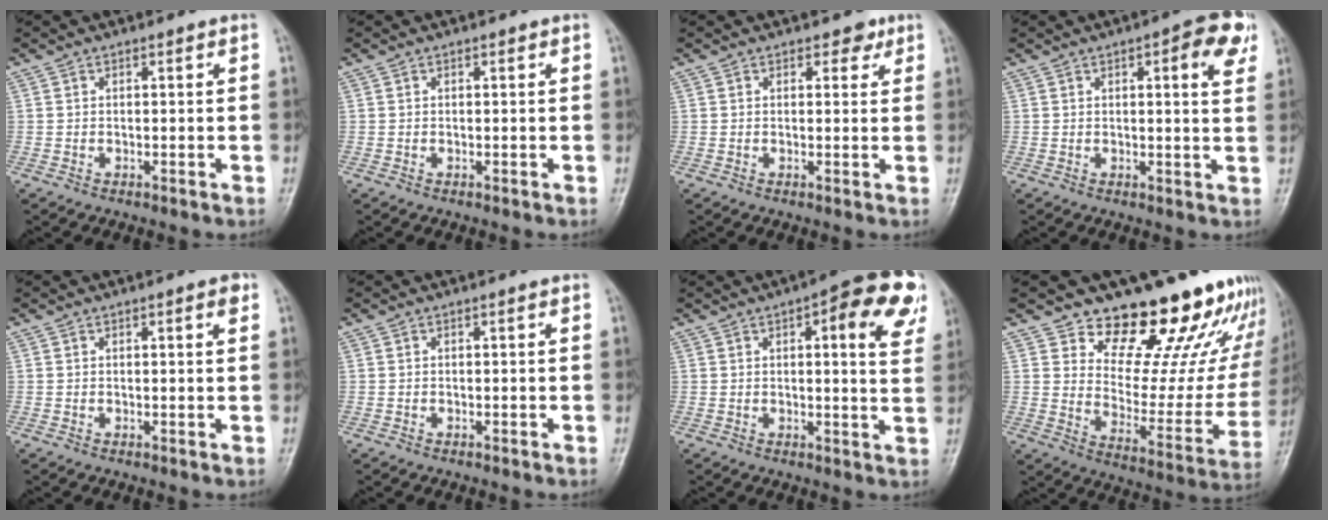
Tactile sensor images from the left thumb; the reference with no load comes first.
{"total": 0.0}
{"total": 2.4, "force": [1.6, 1.6, 1.0], "torque": [0.005, -0.006, 0.018]}
{"total": 7.3, "force": [3.1, 2.2, 6.3], "torque": [-0.060, -0.007, 0.032]}
{"total": 1.9, "force": [0.9, 0.6, 1.5], "torque": [-0.017, -0.001, 0.010]}
{"total": 0.0}
{"total": 13.3, "force": [5.5, 4.2, 11.3], "torque": [-0.104, -0.006, 0.058]}
{"total": 22.1, "force": [17.9, 9.0, 9.4], "torque": [-0.069, -0.130, 0.242]}